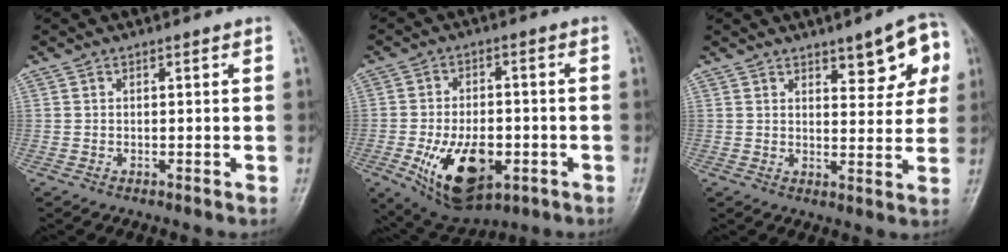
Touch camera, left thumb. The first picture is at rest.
{"total": 14.7, "force": [-5.0, 8.2, 11.2], "torque": [-0.163, 0.011, -0.070]}
{"total": 9.1, "force": [4.2, 3.7, 7.2], "torque": [-0.061, -0.015, 0.051]}